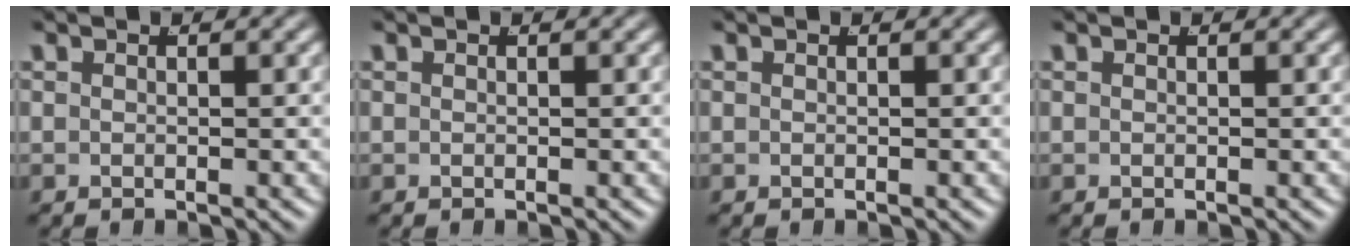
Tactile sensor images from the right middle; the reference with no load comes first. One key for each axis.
{"total": 0.0}
{"total": 0.0}
{"total": 0.0}